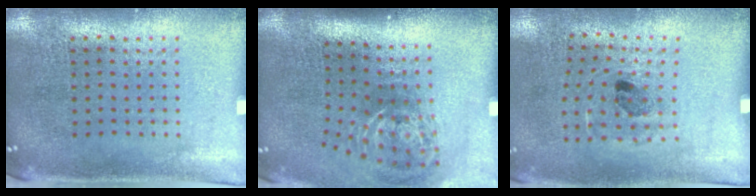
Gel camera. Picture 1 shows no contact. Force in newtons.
{"total": 2.1, "press": 1.3, "slide": 1.6}
{"total": 1.1, "press": 0.8, "slide": 0.7}